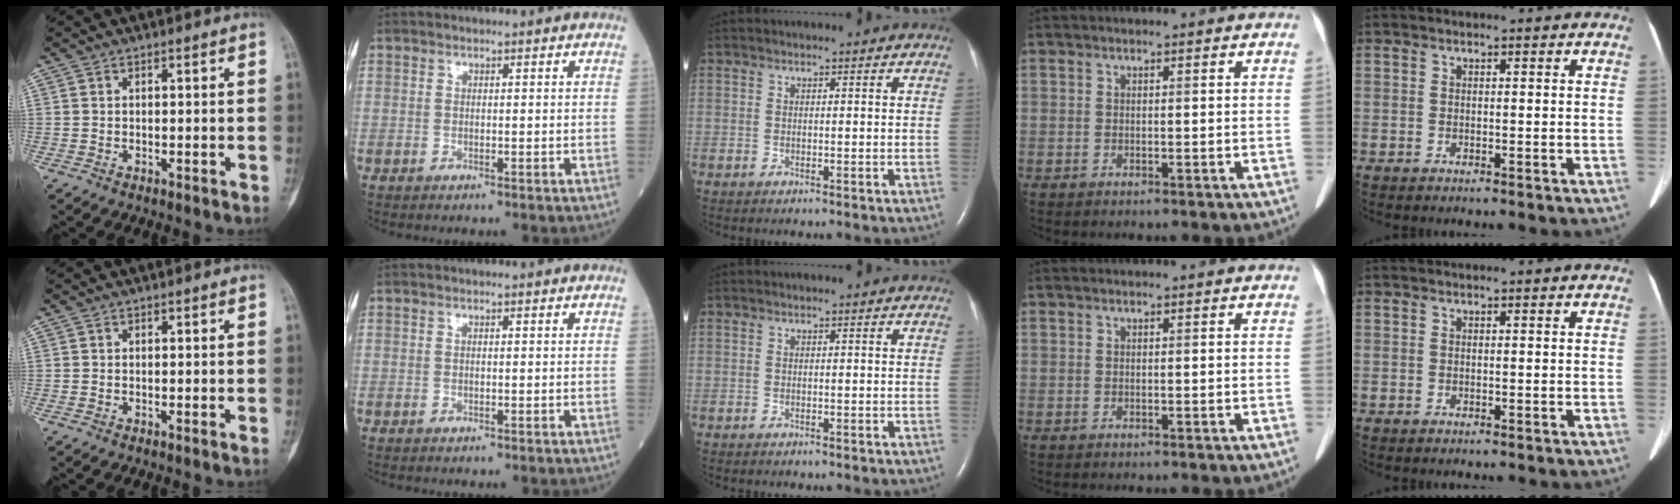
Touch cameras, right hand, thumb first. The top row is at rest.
{}